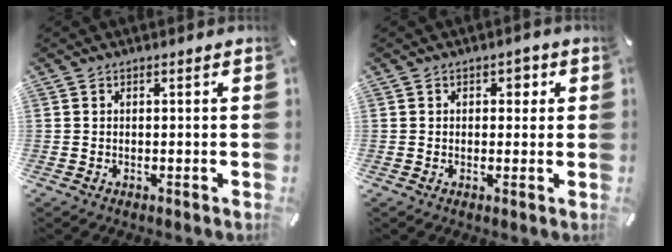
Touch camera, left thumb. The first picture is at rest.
{"total": 2.3, "force": [0.4, 1.9, 1.2], "torque": [-0.002, -0.001, -0.002]}